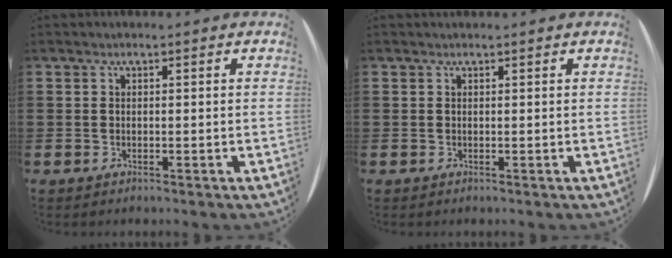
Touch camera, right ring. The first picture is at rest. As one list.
[{"total": 0.0}]